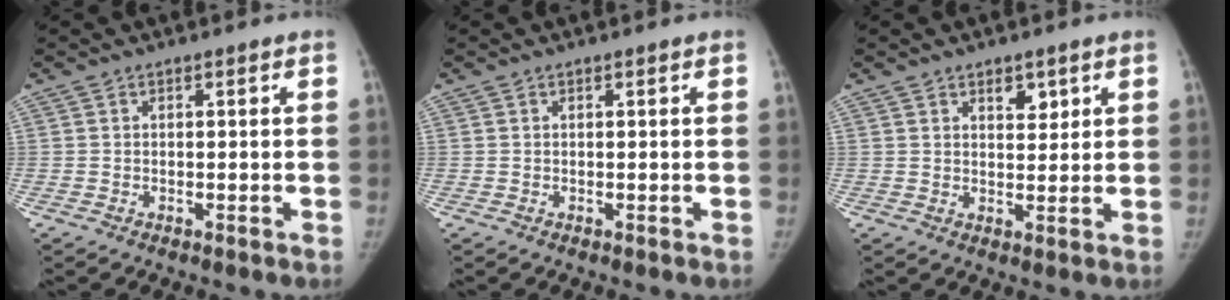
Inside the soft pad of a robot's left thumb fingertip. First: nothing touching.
{"total": 0.0}
{"total": 3.4, "force": [2.0, 1.9, 1.9], "torque": [-0.006, -0.015, 0.033]}